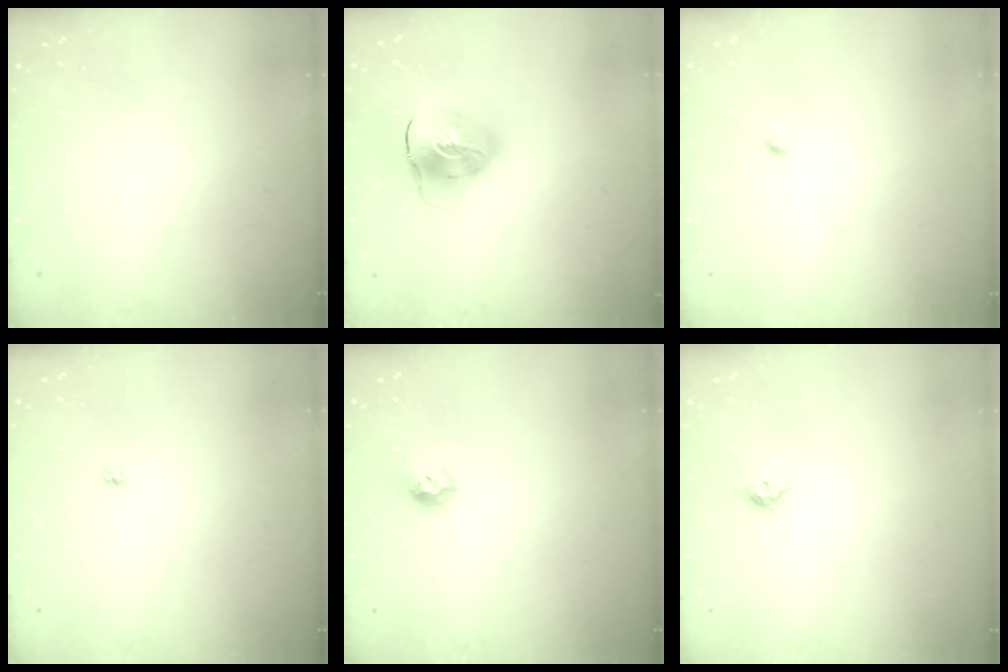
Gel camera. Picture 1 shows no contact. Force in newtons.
{"total": 11.9, "press": 11.7, "slide": 1.8}
{"total": 2.7, "press": 2.6, "slide": 0.6}
{"total": 2.4, "press": 2.4, "slide": 0.4}
{"total": 7.9, "press": 7.9, "slide": 0.7}
{"total": 5.6, "press": 5.5, "slide": 1.0}